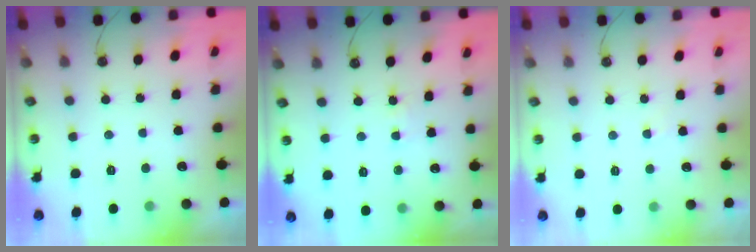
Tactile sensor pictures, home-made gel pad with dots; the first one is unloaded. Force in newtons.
{"total": 4.7, "press": 4.7, "slide": 0.4}
{"total": 1.9, "press": 1.9, "slide": 0.3}